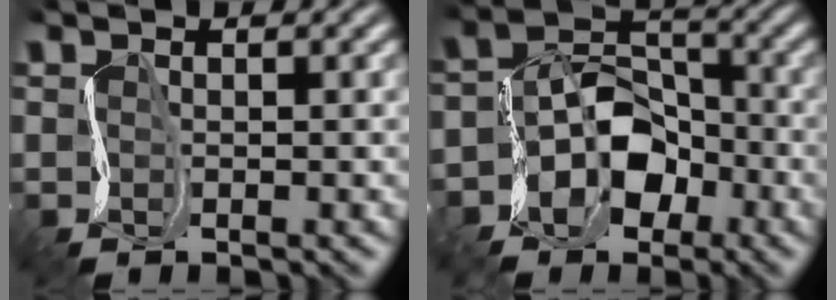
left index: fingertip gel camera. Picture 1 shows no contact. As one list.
[{"total": 5.5, "force": [-3.1, 4.1, 2.2], "torque": [-0.035, 0.006, -0.066]}]